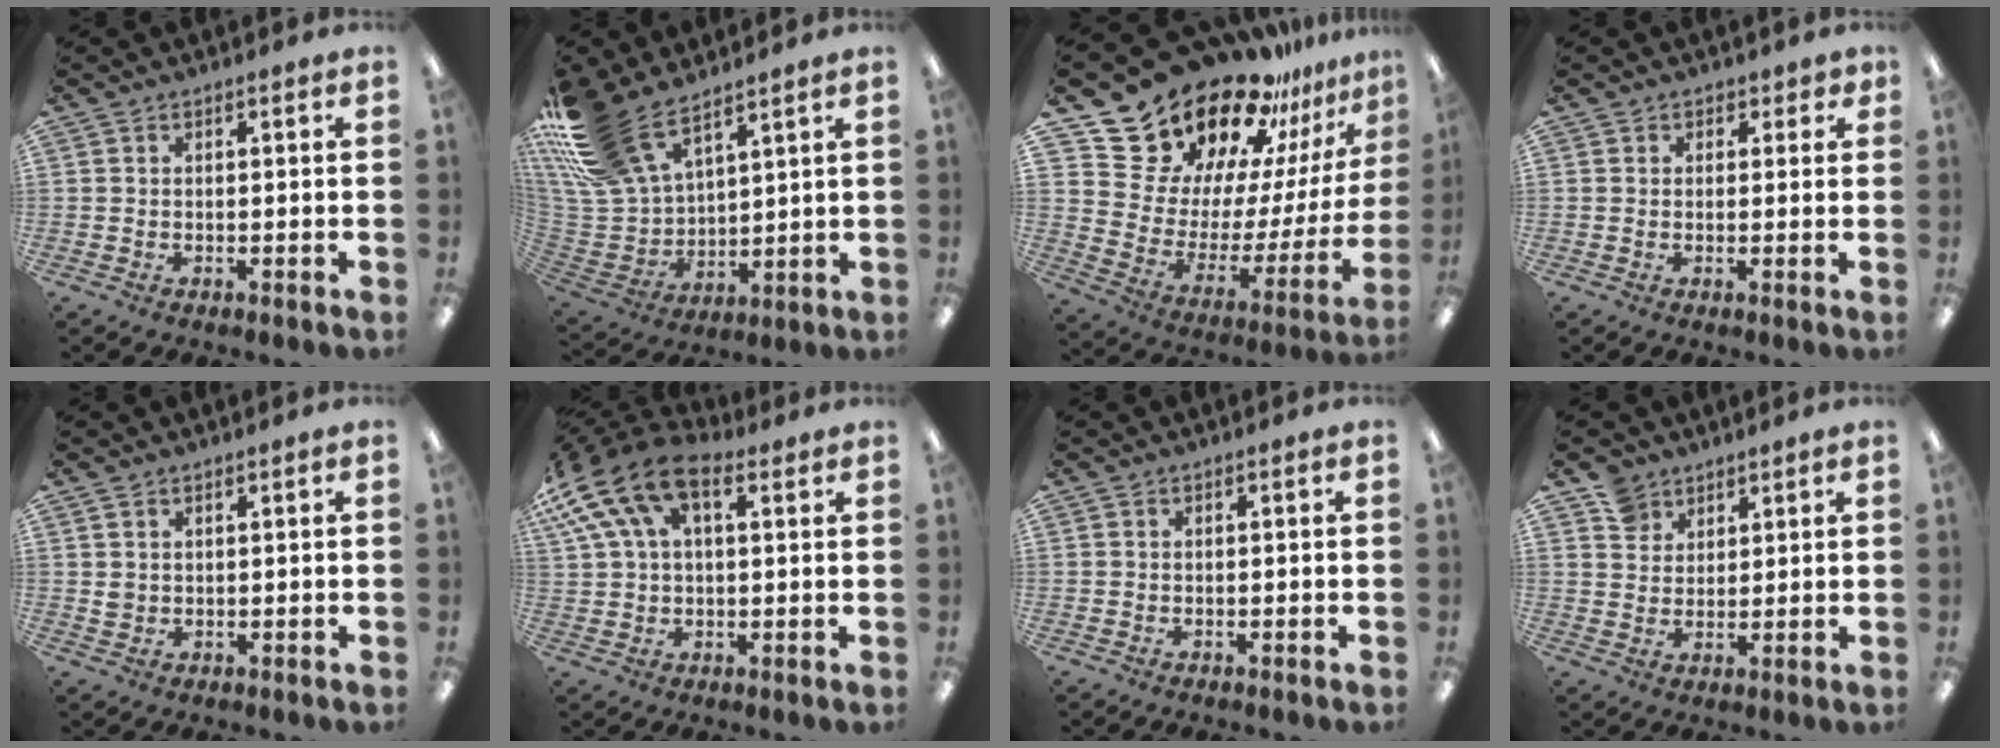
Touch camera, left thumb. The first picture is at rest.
{"total": 17.9, "force": [13.2, 7.9, 9.1], "torque": [-0.226, -0.069, 0.247]}
{"total": 25.8, "force": [20.8, 13.2, 7.8], "torque": [-0.135, -0.160, 0.392]}
{"total": 1.8, "force": [0.9, 1.5, 0.3], "torque": [0.010, -0.002, 0.014]}
{"total": 1.6, "force": [1.0, 1.2, 0.4], "torque": [-0.010, 0.001, 0.019]}
{"total": 15.3, "force": [6.9, 8.3, 10.9], "torque": [-0.242, -0.015, 0.127]}
{"total": 0.0}
{"total": 5.5, "force": [4.2, 3.6, 0.6], "torque": [-0.013, -0.014, 0.081]}